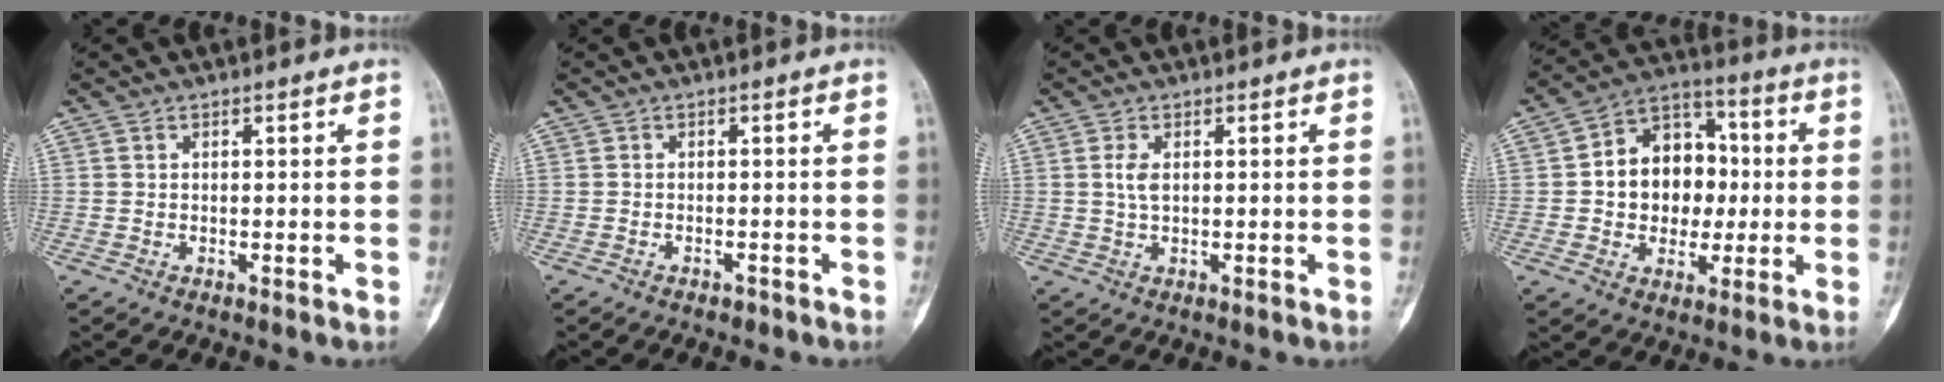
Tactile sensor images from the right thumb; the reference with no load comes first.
{"total": 0.9, "force": [-0.7, 0.4, 0.3], "torque": [-0.007, 0.005, -0.011]}
{"total": 2.4, "force": [0.5, 1.2, 2.0], "torque": [-0.041, 0.001, 0.012]}
{"total": 14.4, "force": [0.4, 11.2, 9.1], "torque": [-0.084, 0.030, 0.003]}